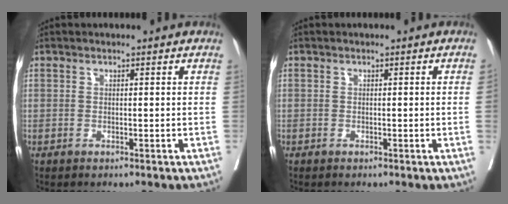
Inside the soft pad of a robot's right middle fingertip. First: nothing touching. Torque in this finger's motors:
{"motor_torque": [0.92, -1.19, -0.07, -0.21]}